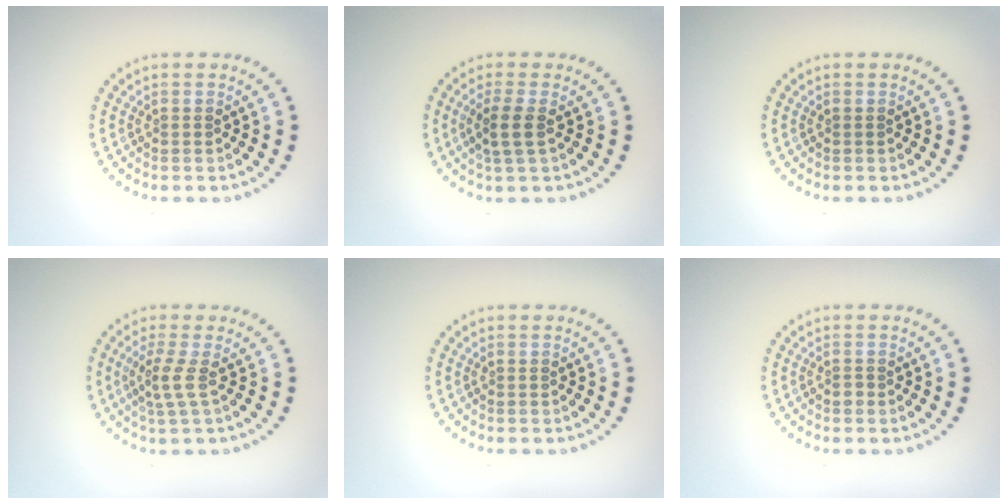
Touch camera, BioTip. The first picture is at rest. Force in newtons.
{"total": 2.3, "press": 2.0, "slide": 0.9}
{"total": 0.0}
{"total": 2.2, "press": 1.6, "slide": 1.5}
{"total": 0.0}
{"total": 0.6, "press": 0.4, "slide": 0.5}